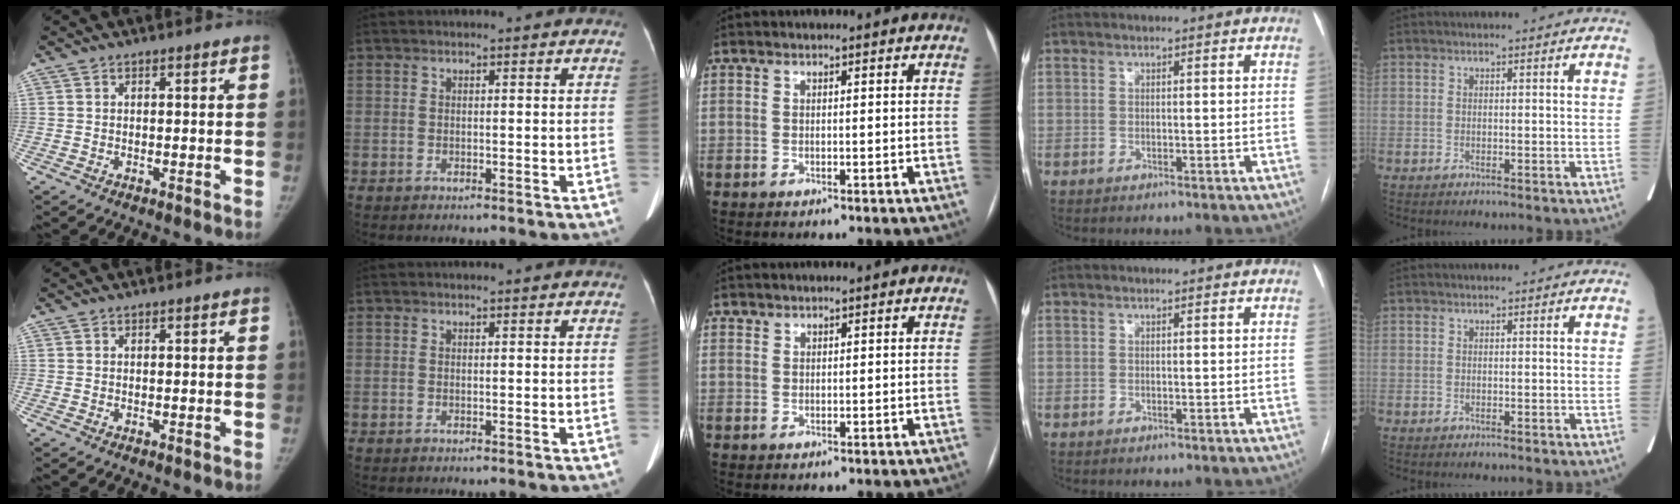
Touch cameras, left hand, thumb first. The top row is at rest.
{"middle": {"total": 0.7, "force": [0.5, 0.5, 0.0], "torque": [0.005, 0.000, 0.006]}}